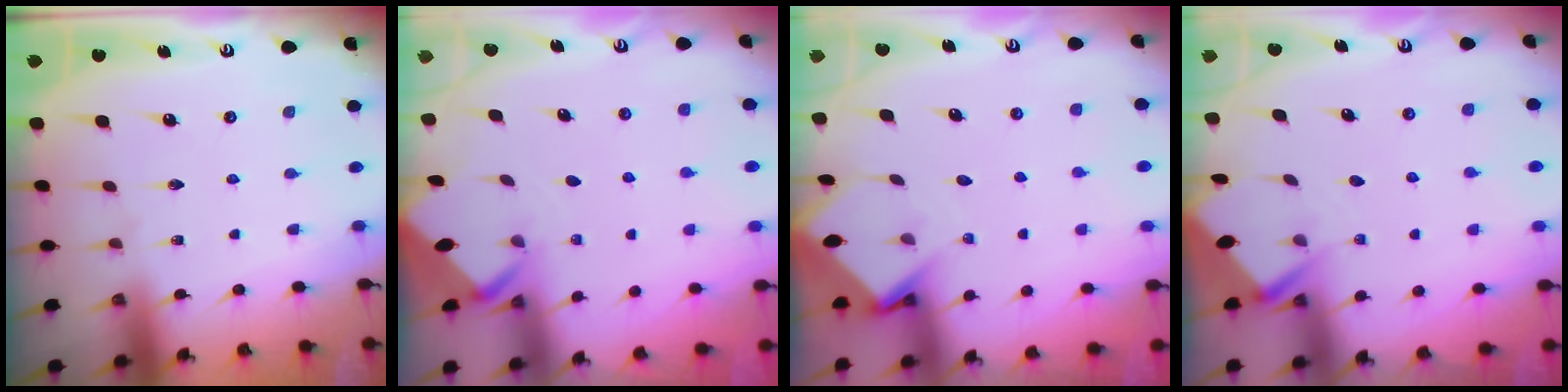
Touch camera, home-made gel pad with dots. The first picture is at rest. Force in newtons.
{"total": 2.0, "press": 2.0, "slide": 0.2}
{"total": 3.6, "press": 3.6, "slide": 0.3}
{"total": 2.6, "press": 2.6, "slide": 0.1}